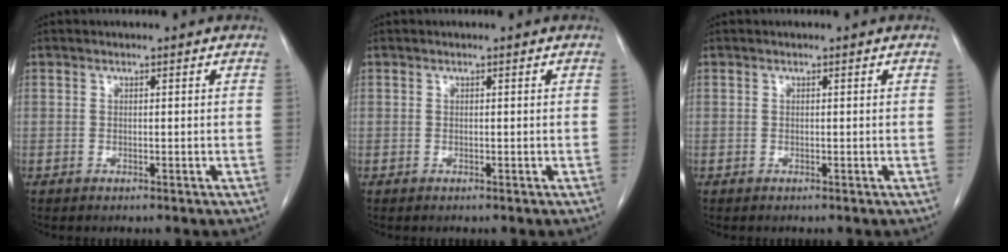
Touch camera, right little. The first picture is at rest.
{"total": 0.0}
{"total": 0.0}